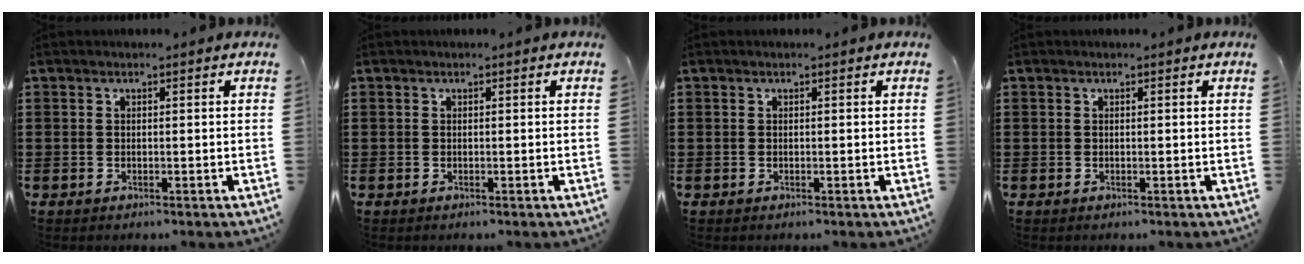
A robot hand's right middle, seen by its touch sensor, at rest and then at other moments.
{"total": 0.0}
{"total": 0.0}
{"total": 0.0}